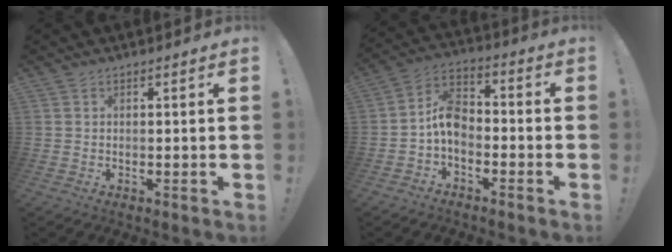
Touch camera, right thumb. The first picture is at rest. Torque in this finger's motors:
{"motor_torque": [0.14, -0.22, 0.09, 0.05, 0.12]}